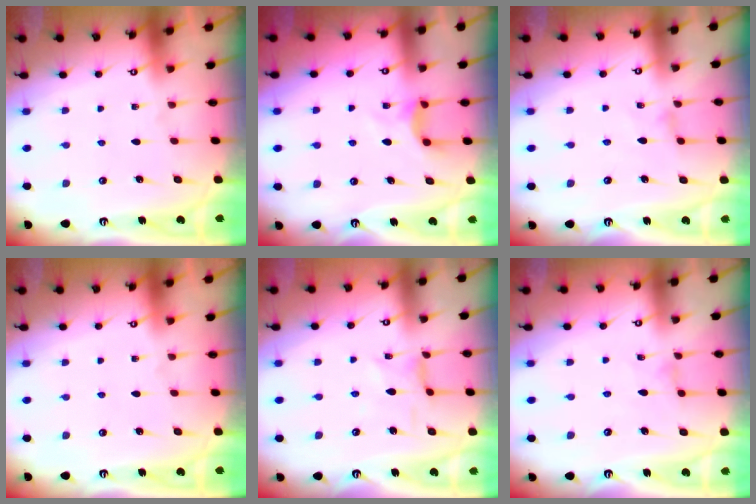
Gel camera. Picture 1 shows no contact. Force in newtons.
{"total": 4.7, "press": 4.7, "slide": 0.6}
{"total": 0.5, "press": 0.5, "slide": 0.1}
{"total": 0.0}
{"total": 2.1, "press": 2.1, "slide": 0.5}
{"total": 0.0}